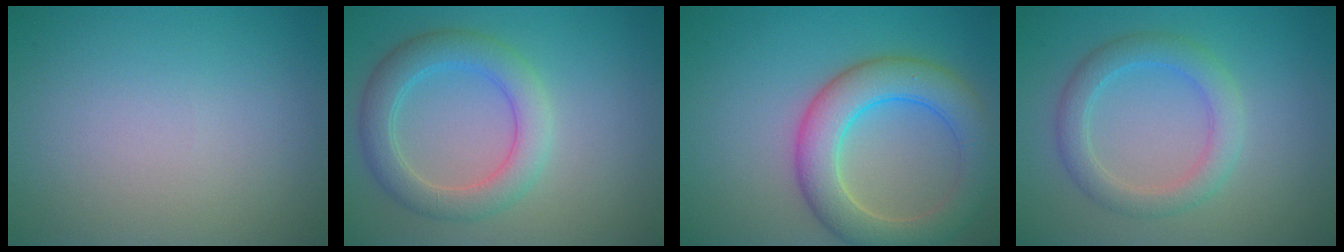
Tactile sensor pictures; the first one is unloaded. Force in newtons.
{"total": 4.5, "press": 4.5, "slide": 0.1}
{"total": 6.8, "press": 6.7, "slide": 0.3}
{"total": 3.4, "press": 3.4, "slide": 0.0}